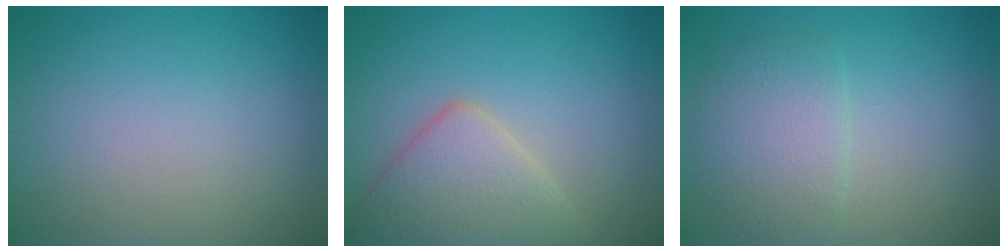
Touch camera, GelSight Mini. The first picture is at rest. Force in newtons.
{"total": 4.8, "press": 4.8, "slide": 0.3}
{"total": 3.6, "press": 3.6, "slide": 0.1}